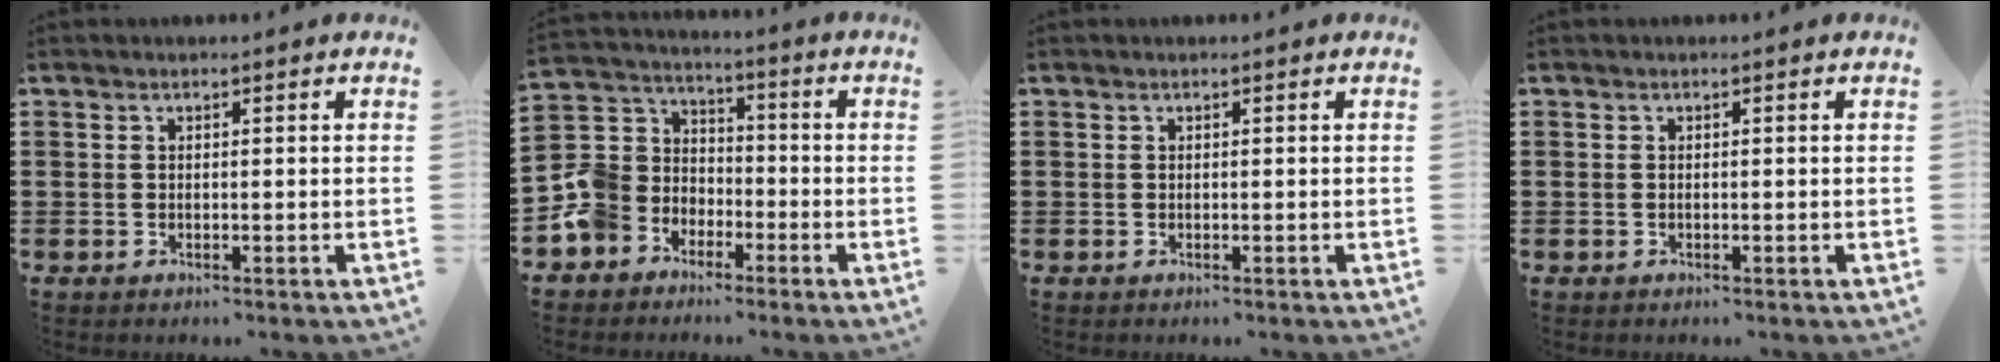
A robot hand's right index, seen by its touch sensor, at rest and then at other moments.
{"total": 7.9, "force": [-3.5, 7.1, 1.0], "torque": [-0.076, 0.006, -0.075]}
{"total": 0.0}
{"total": 0.0}